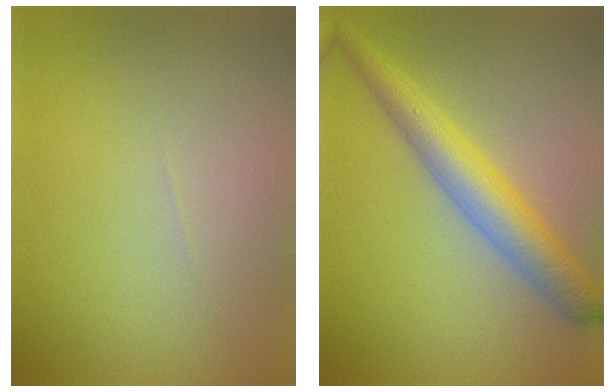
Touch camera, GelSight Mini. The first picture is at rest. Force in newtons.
{"total": 5.0, "press": 5.0, "slide": 0.2}